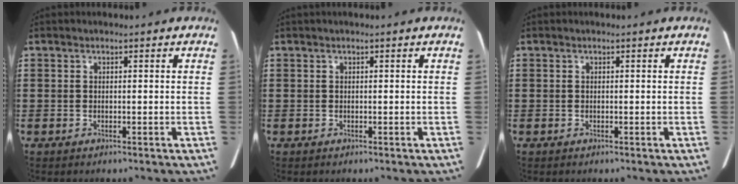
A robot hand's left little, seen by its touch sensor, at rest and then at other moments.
{"total": 0.0}
{"total": 0.0}